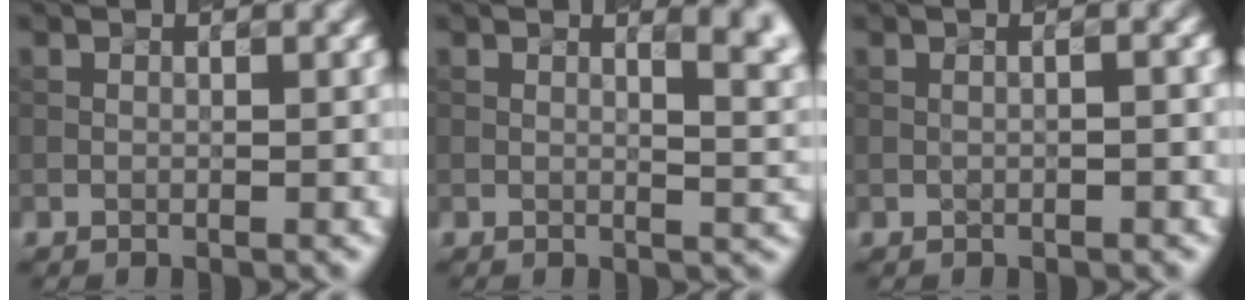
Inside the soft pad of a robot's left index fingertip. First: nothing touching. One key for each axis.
{"total": 5.2, "fx": 2.2, "fy": 2.3, "fz": 4.2, "tx": -0.014, "ty": 0.012, "tz": 0.030}
{"total": 2.0, "fx": 0.3, "fy": 0.9, "fz": 1.7, "tx": -0.005, "ty": 0.007, "tz": -0.011}